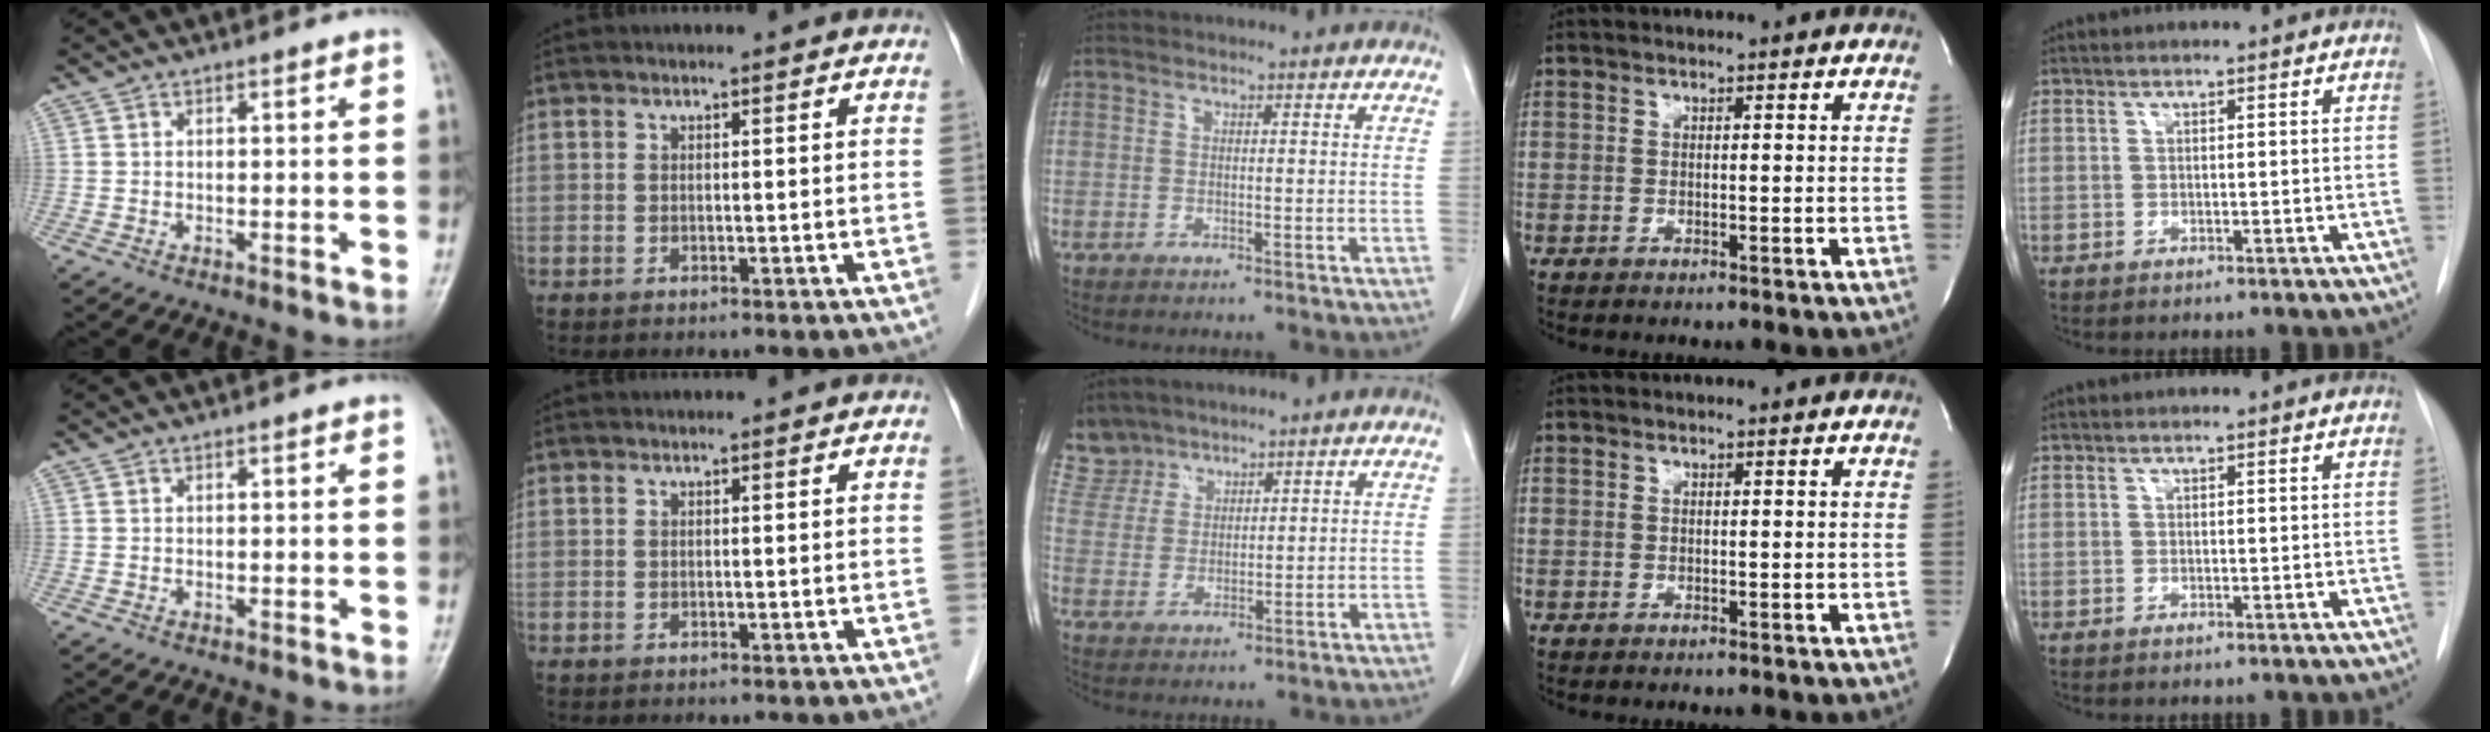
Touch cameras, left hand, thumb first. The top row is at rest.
{"middle": {"total": 6.4, "force": [5.6, 2.9, -0.4], "torque": [0.012, 0.004, 0.121]}}